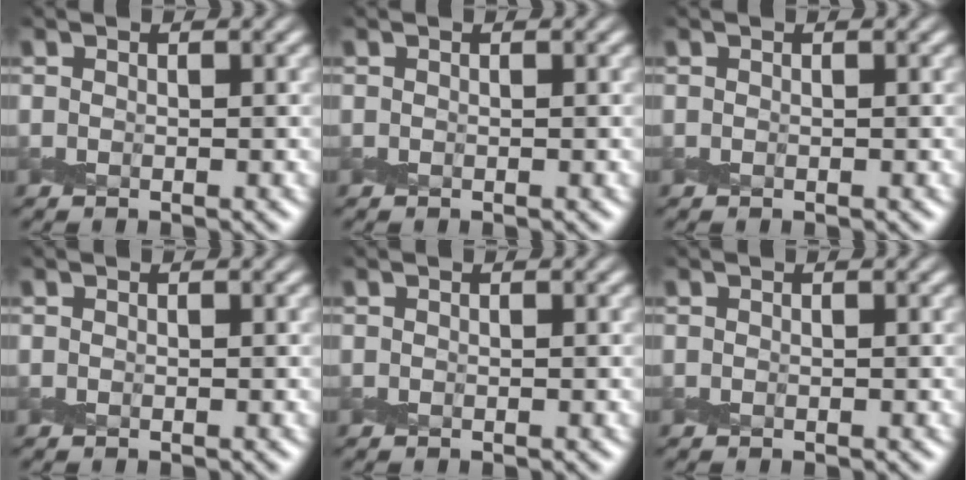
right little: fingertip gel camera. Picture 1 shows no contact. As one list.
[{"total": 0.0}, {"total": 0.0}, {"total": 0.0}, {"total": 0.0}, {"total": 0.0}]